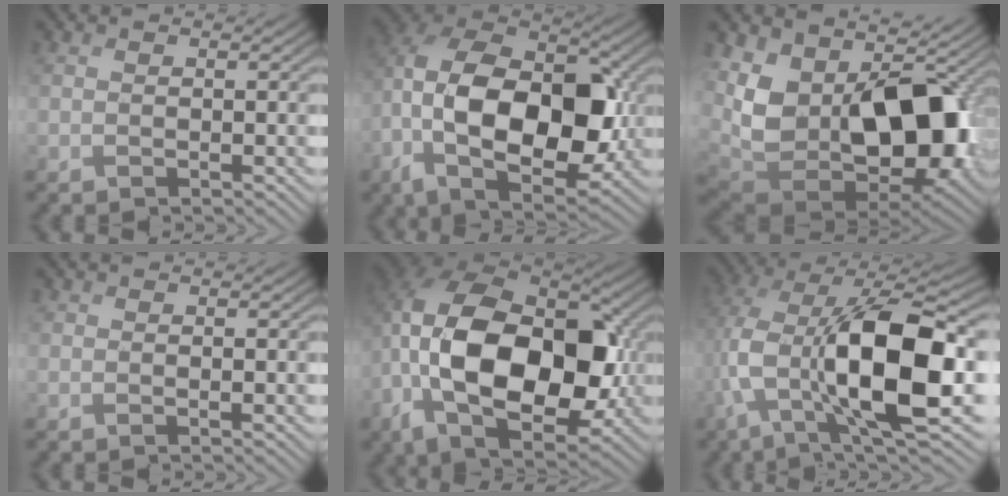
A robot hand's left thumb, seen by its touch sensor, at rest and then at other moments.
{"total": 17.8, "force": [-2.7, 11.0, 13.7], "torque": [-0.273, -0.019, -0.046]}
{"total": 17.4, "force": [2.0, 11.5, 12.9], "torque": [-0.270, -0.022, 0.050]}
{"total": 0.6, "force": [0.1, 0.3, 0.5], "torque": [-0.008, -0.003, 0.000]}
{"total": 19.7, "force": [-2.1, 12.6, 14.9], "torque": [-0.314, -0.020, -0.026]}
{"total": 17.0, "force": [-1.2, 7.7, 15.1], "torque": [-0.303, -0.003, -0.020]}